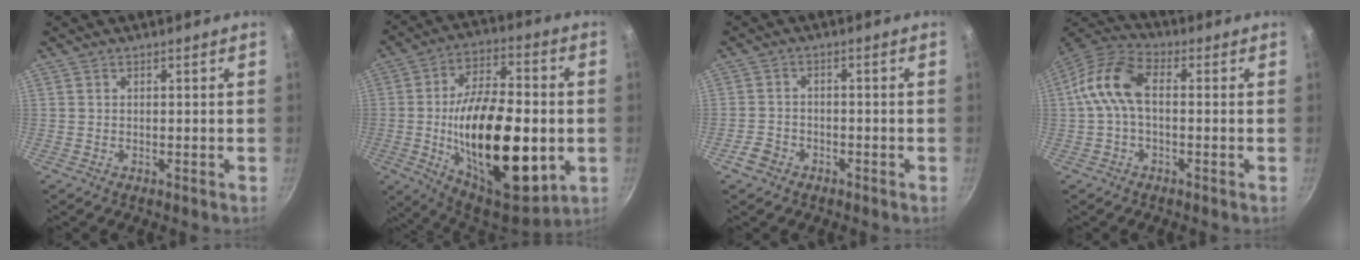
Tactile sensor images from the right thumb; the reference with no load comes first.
{"total": 28.9, "force": [-3.6, 13.8, 25.1], "torque": [-0.395, 0.007, -0.048]}
{"total": 3.6, "force": [-2.2, 2.5, 1.2], "torque": [-0.023, 0.026, -0.040]}
{"total": 10.2, "force": [0.1, 5.9, 8.3], "torque": [-0.161, 0.035, -0.015]}